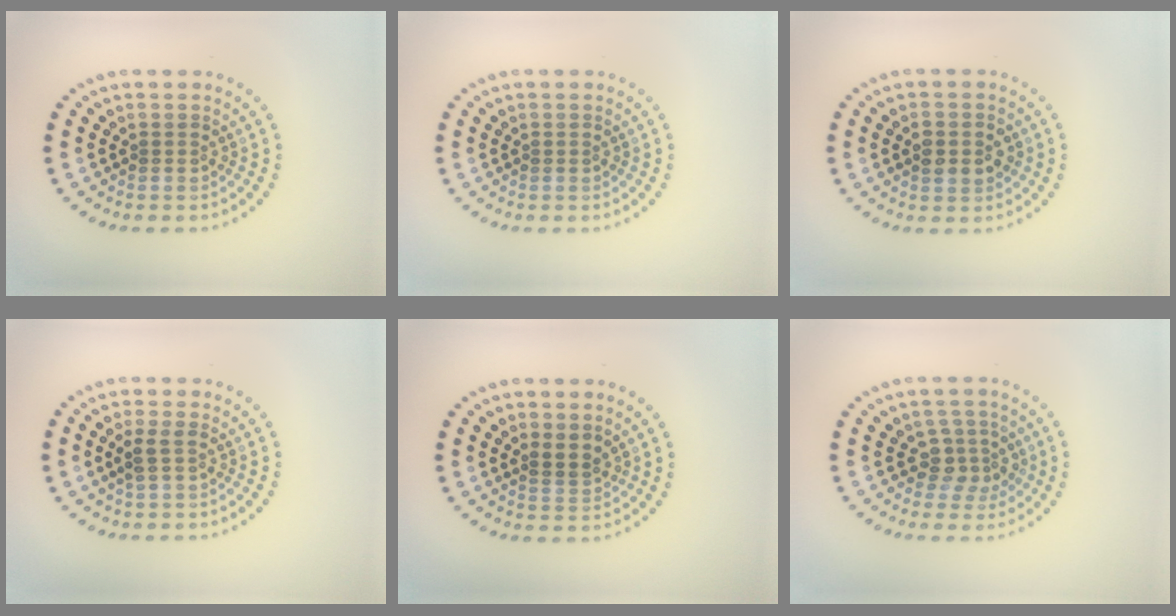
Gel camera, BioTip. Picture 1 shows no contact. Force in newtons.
{"total": 0.0}
{"total": 3.0, "press": 3.0, "slide": 0.2}
{"total": 1.3, "press": 1.2, "slide": 0.6}
{"total": 1.2, "press": 0.8, "slide": 0.9}
{"total": 2.6, "press": 2.0, "slide": 1.6}